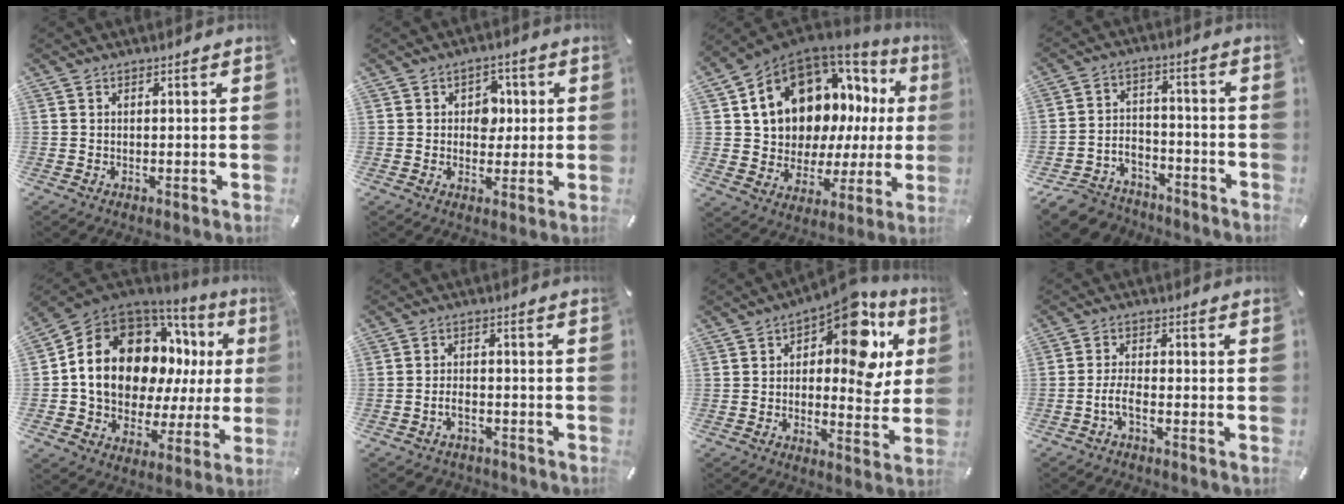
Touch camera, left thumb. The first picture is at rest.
{"total": 5.9, "force": [0.5, 5.0, 3.1], "torque": [-0.038, 0.002, 0.002]}
{"total": 16.2, "force": [7.7, 11.2, 8.7], "torque": [-0.147, -0.066, 0.148]}
{"total": 8.2, "force": [-6.0, 5.0, 2.3], "torque": [-0.039, 0.034, -0.111]}
{"total": 17.9, "force": [4.6, 12.9, 11.5], "torque": [-0.211, -0.035, 0.085]}
{"total": 3.7, "force": [-1.9, 2.5, 1.9], "torque": [-0.042, 0.010, -0.038]}
{"total": 16.4, "force": [7.6, 8.0, 12.0], "torque": [-0.146, -0.061, 0.123]}
{"total": 3.6, "force": [-1.5, 0.8, 3.2], "torque": [-0.068, -0.002, -0.029]}